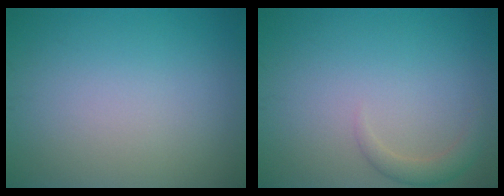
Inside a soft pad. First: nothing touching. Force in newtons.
{"total": 1.7, "press": 1.7, "slide": 0.1}